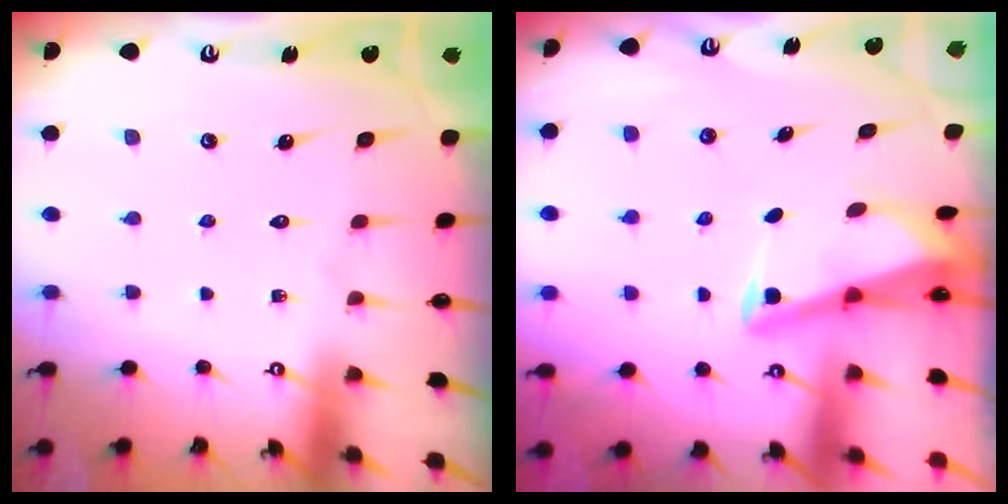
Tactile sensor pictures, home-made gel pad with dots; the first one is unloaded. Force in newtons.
{"total": 2.9, "press": 2.9, "slide": 0.3}